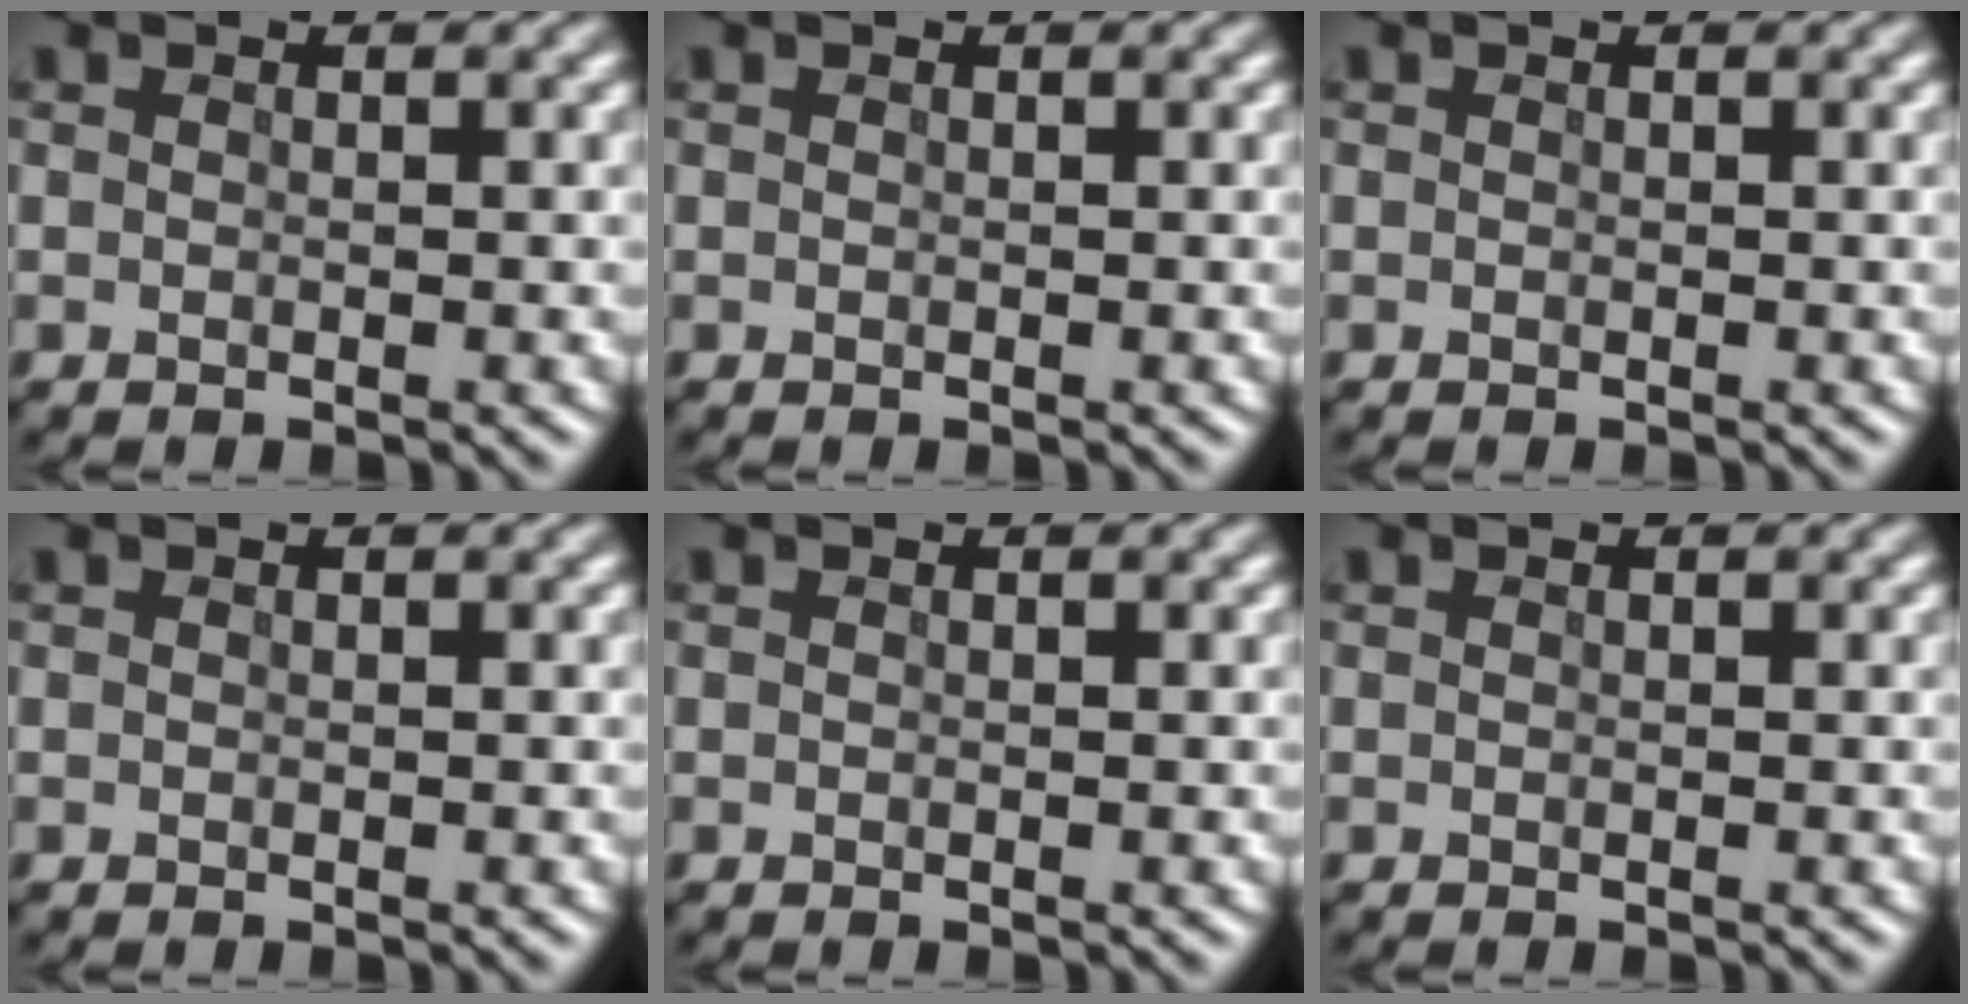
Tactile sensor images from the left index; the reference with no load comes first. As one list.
[{"total": 0.0}, {"total": 0.0}, {"total": 0.0}, {"total": 0.0}, {"total": 0.0}]